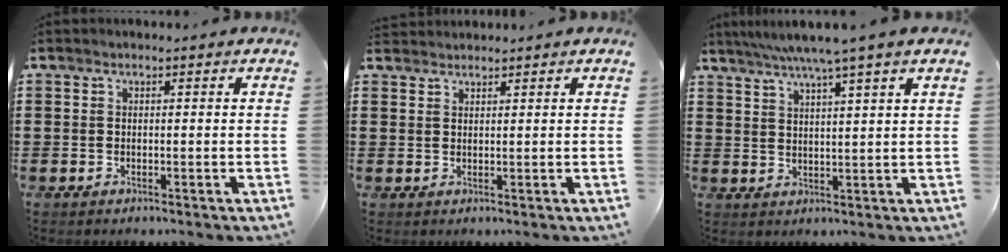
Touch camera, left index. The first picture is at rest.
{"total": 1.4, "force": [1.3, 0.3, 0.0], "torque": [-0.004, -0.001, 0.028]}
{"total": 5.1, "force": [4.0, -1.1, 3.0], "torque": [-0.069, -0.014, 0.067]}